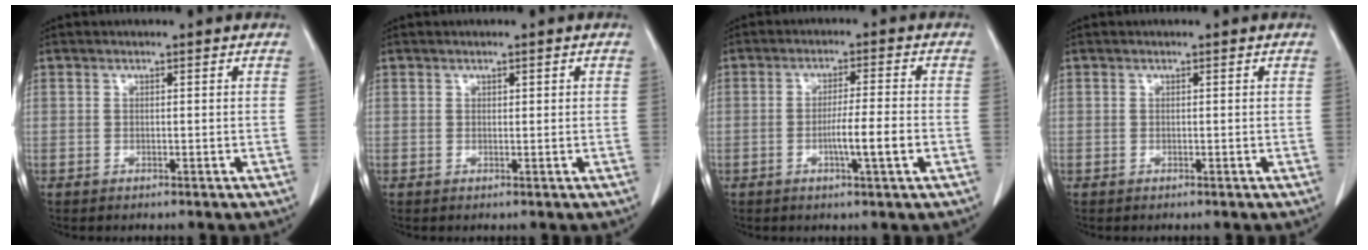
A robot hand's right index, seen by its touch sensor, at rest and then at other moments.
{"total": 0.7, "force": [0.3, 0.3, 0.5], "torque": [-0.006, 0.000, 0.005]}
{"total": 5.9, "force": [-1.8, -0.3, 5.6], "torque": [-0.091, -0.007, -0.031]}
{"total": 0.0}